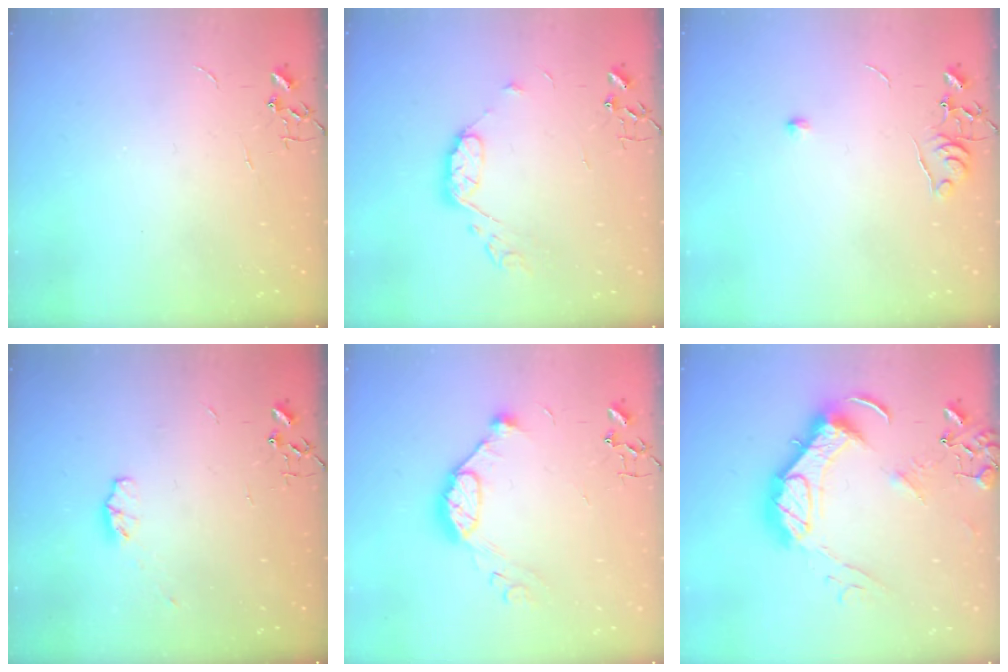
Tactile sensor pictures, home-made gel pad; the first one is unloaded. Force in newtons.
{"total": 9.0, "press": 9.0, "slide": 0.5}
{"total": 5.7, "press": 5.7, "slide": 0.8}
{"total": 5.0, "press": 4.9, "slide": 0.7}
{"total": 11.8, "press": 11.7, "slide": 1.0}
{"total": 19.2, "press": 19.0, "slide": 2.3}